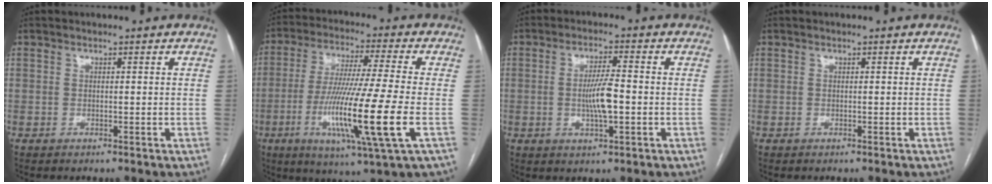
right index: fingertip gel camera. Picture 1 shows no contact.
{"total": 17.2, "force": [-4.5, -0.8, 16.5], "torque": [-0.322, -0.029, -0.087]}
{"total": 5.8, "force": [-0.8, 0.9, 5.7], "torque": [-0.111, -0.002, -0.013]}
{"total": 0.0}